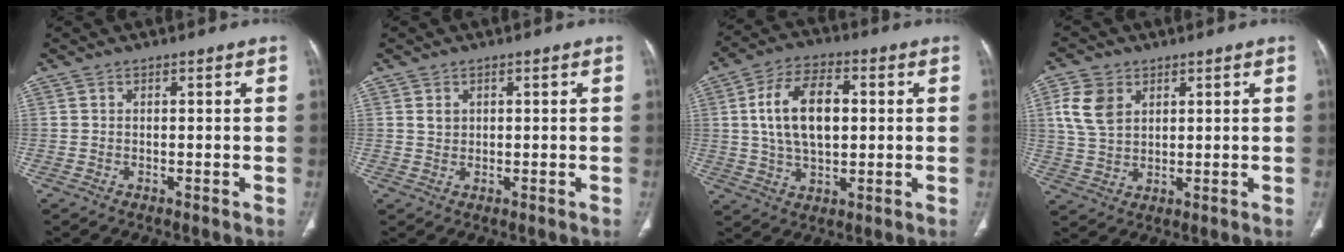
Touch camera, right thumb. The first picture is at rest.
{"total": 1.5, "force": [0.6, 1.2, 0.6], "torque": [-0.009, -0.003, 0.016]}
{"total": 13.3, "force": [1.7, 7.6, 10.9], "torque": [-0.187, 0.008, 0.030]}
{"total": 7.8, "force": [2.9, 5.6, 4.5], "torque": [-0.083, -0.004, 0.061]}